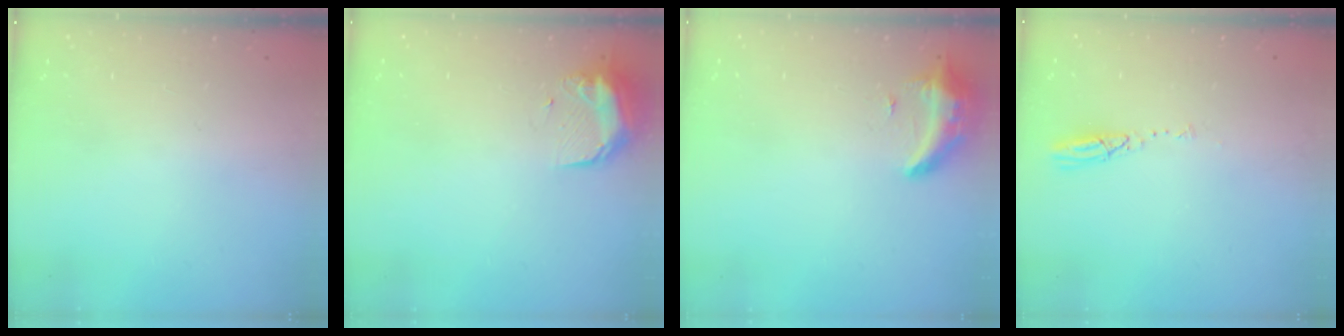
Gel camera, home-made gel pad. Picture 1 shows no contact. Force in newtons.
{"total": 9.8, "press": 9.8, "slide": 0.8}
{"total": 15.2, "press": 10.5, "slide": 11.0}
{"total": 3.7, "press": 3.7, "slide": 0.2}